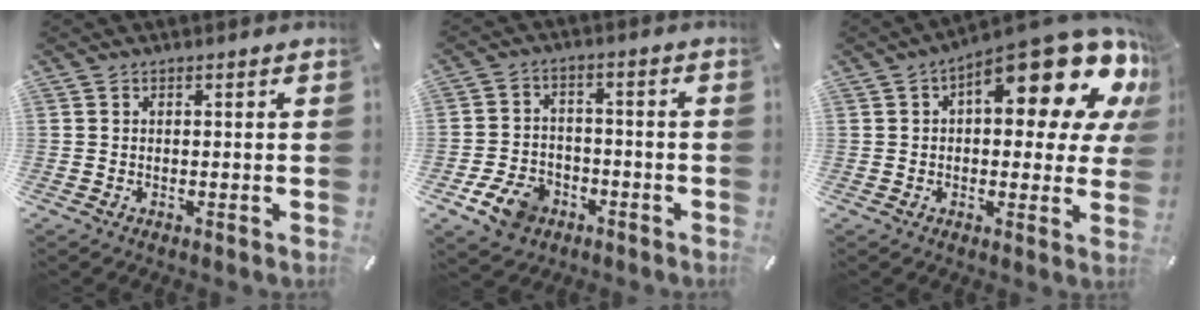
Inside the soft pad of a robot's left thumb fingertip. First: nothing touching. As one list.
[{"total": 8.9, "force": [-4.7, 6.5, 3.9], "torque": [-0.071, 0.034, -0.084]}, {"total": 19.5, "force": [9.6, 7.4, 15.3], "torque": [-0.198, -0.079, 0.151]}]